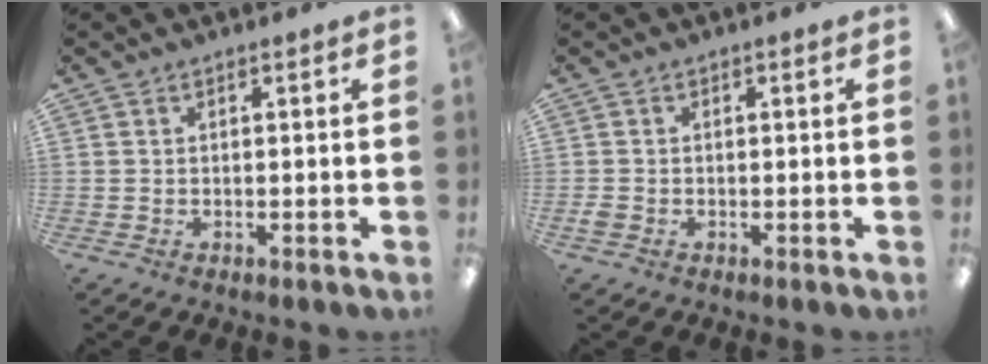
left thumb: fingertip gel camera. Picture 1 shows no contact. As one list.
[{"total": 1.3, "force": [-0.6, 1.0, 0.5], "torque": [-0.007, 0.002, -0.011]}]